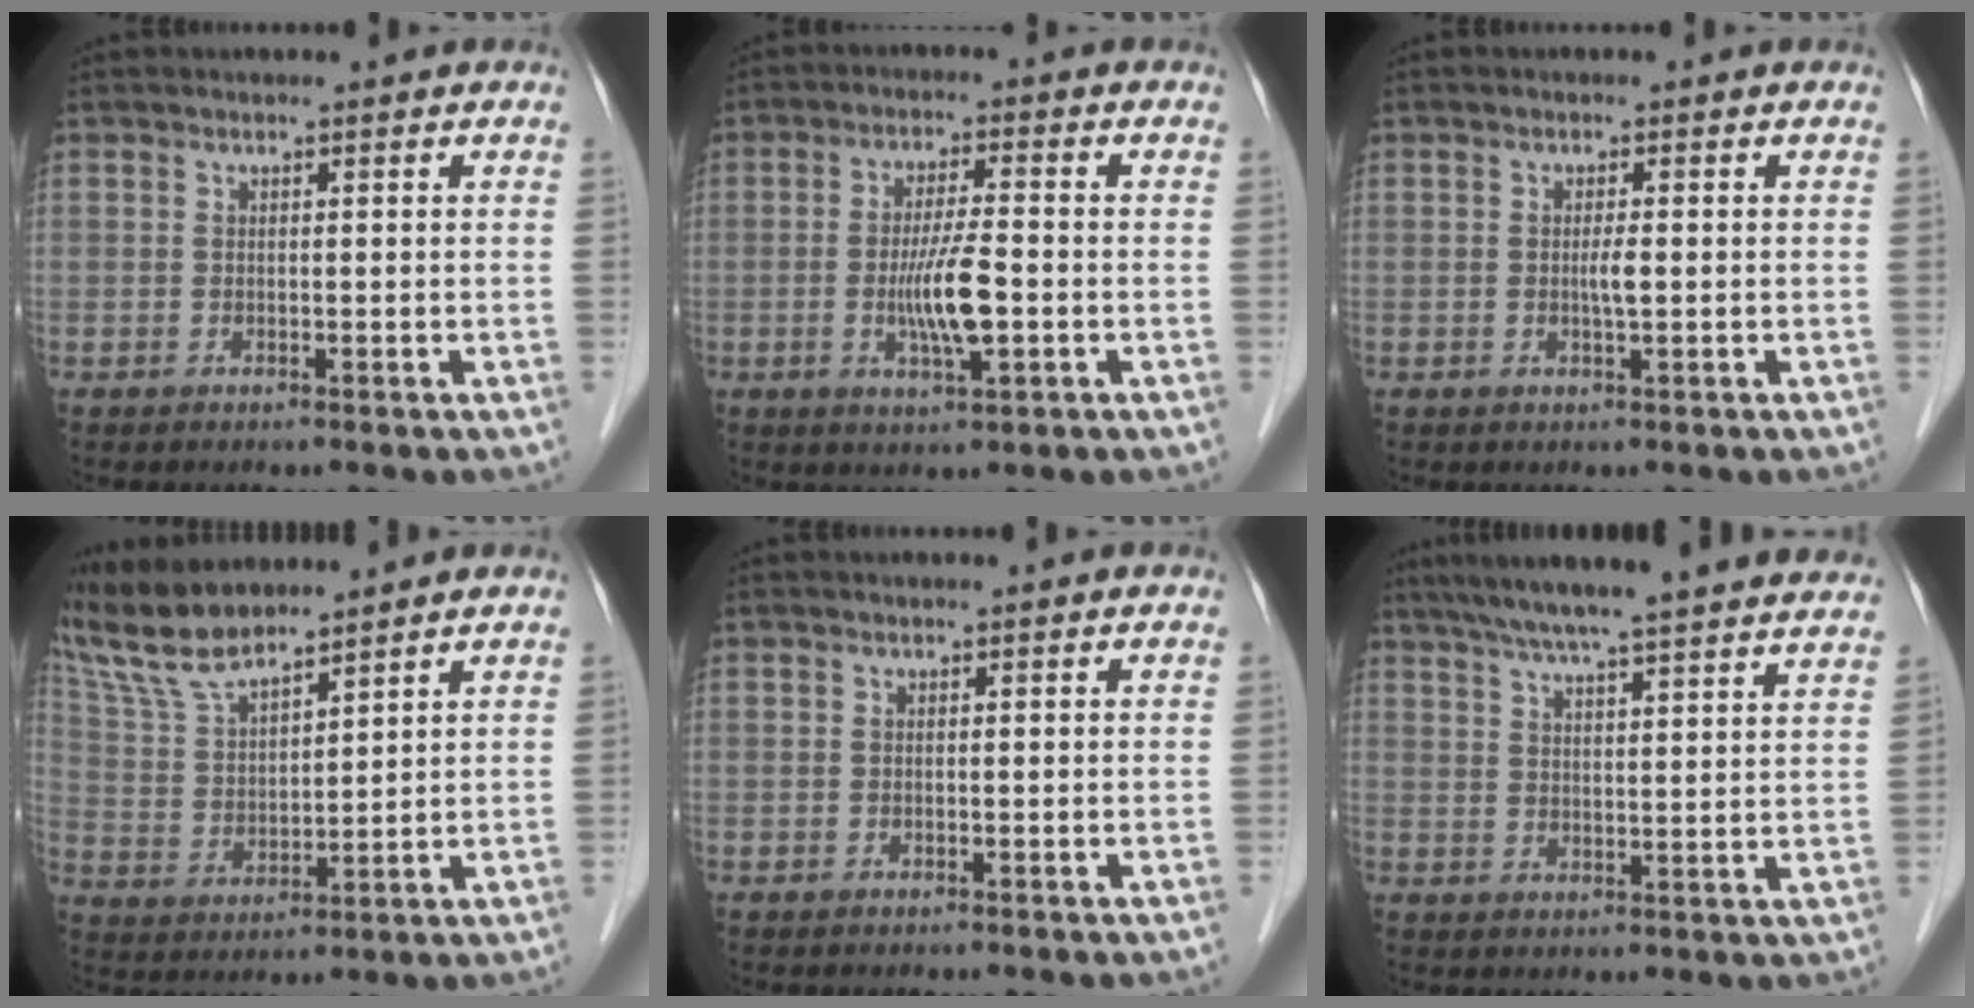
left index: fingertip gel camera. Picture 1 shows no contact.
{"total": 6.8, "force": [-1.6, 0.8, 6.6], "torque": [-0.127, -0.007, -0.031]}
{"total": 1.6, "force": [-0.2, 0.0, 1.6], "torque": [-0.028, -0.001, -0.006]}
{"total": 9.6, "force": [8.7, 1.0, 3.8], "torque": [-0.096, 0.014, 0.178]}
{"total": 0.0}
{"total": 22.1, "force": [19.4, 0.9, 10.7], "torque": [-0.171, 0.018, 0.252]}